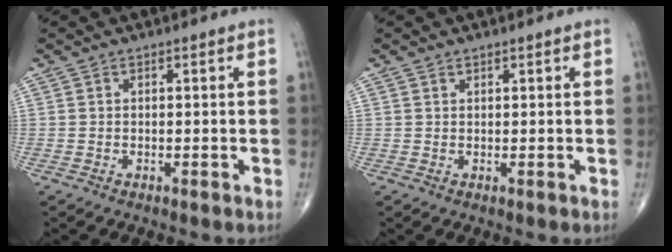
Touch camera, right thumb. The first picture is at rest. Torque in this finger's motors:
{"motor_torque": [-0.39, 0.20, -0.23, -0.14, 0.02]}